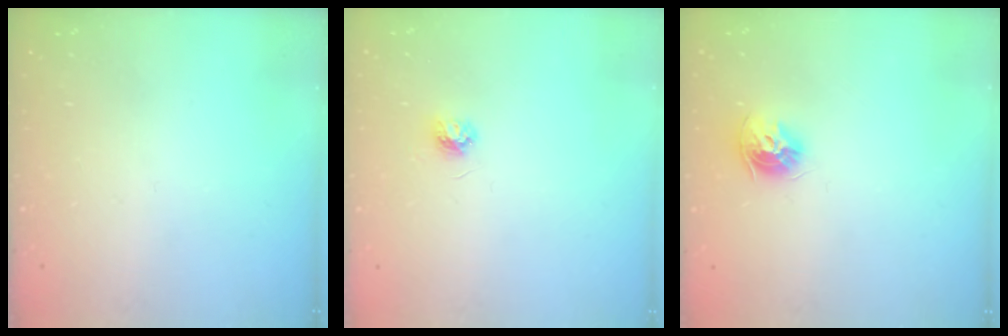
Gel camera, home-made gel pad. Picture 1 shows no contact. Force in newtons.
{"total": 3.9, "press": 3.9, "slide": 0.5}
{"total": 8.9, "press": 8.8, "slide": 1.2}